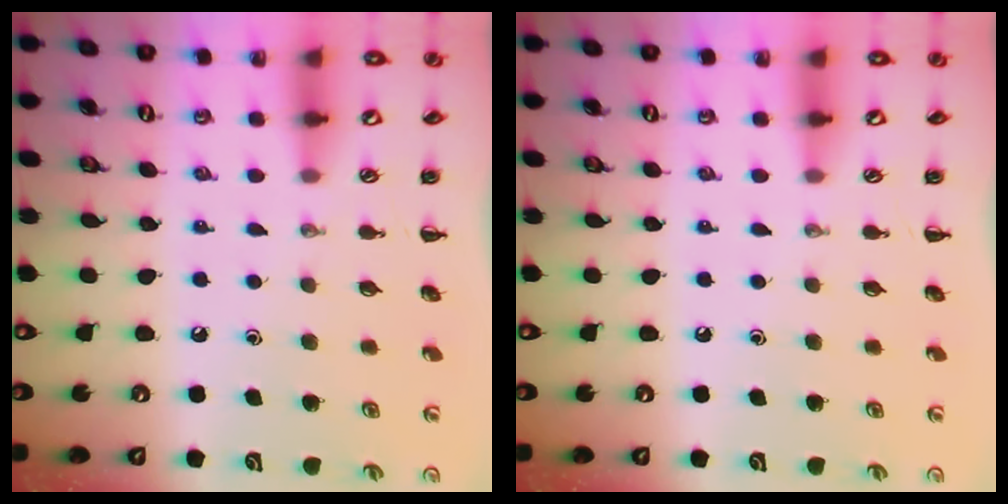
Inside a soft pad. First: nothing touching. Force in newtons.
{"total": 0.0}